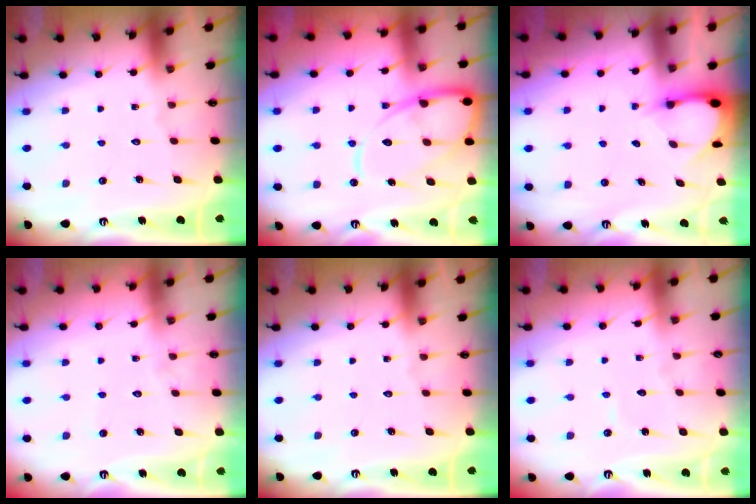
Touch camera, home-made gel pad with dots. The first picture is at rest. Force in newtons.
{"total": 13.7, "press": 13.6, "slide": 1.2}
{"total": 2.8, "press": 2.8, "slide": 0.2}
{"total": 3.0, "press": 3.0, "slide": 0.3}
{"total": 0.0}
{"total": 3.7, "press": 3.7, "slide": 0.3}